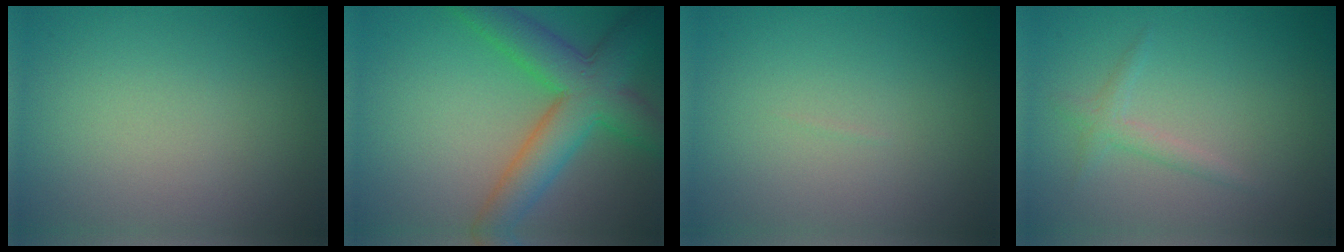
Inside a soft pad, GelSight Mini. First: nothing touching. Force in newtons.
{"total": 8.0, "press": 8.0, "slide": 0.4}
{"total": 0.0}
{"total": 1.3, "press": 1.3, "slide": 0.0}